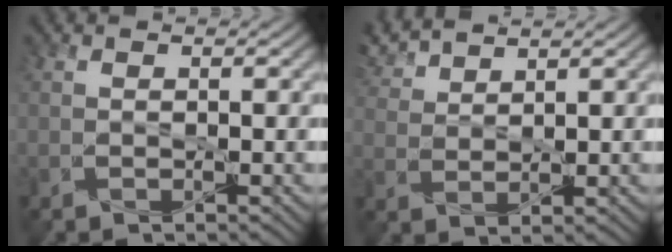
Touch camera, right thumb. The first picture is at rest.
{"total": 4.6, "force": [3.9, 1.0, 2.2], "torque": [-0.062, 0.013, 0.084]}